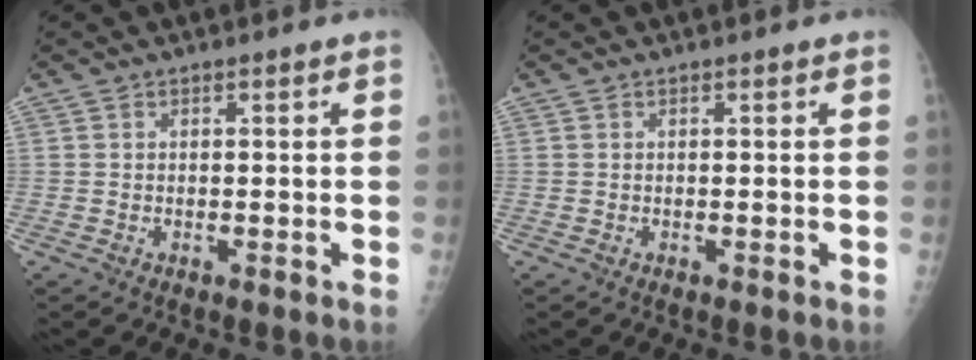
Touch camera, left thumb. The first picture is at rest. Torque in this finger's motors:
{"motor_torque": [0.01, 0.01, 0.01, -0.01, 0.00]}